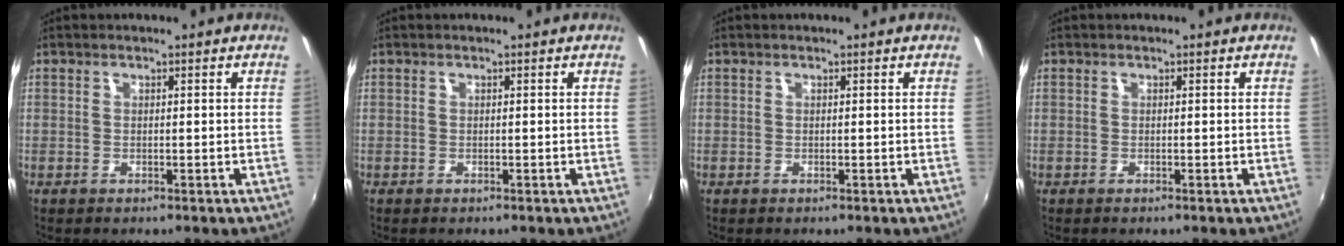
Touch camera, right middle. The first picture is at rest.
{"total": 0.0}
{"total": 0.0}
{"total": 0.0}